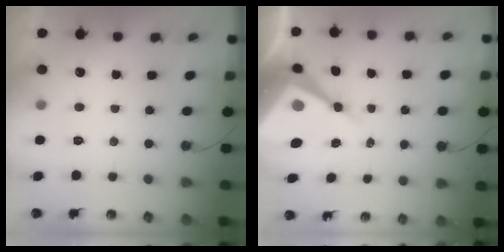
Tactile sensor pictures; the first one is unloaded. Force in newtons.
{"total": 15.0, "press": 15.0, "slide": 1.3}